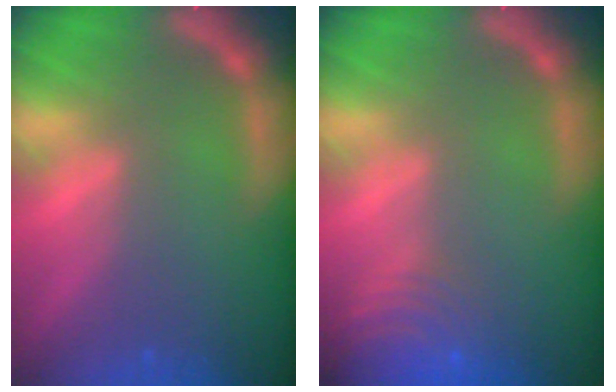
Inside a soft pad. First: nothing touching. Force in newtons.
{"total": 10.0}